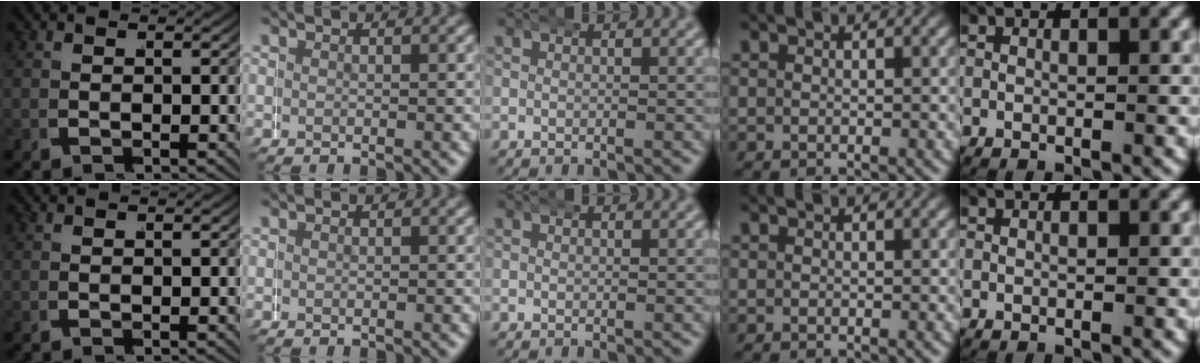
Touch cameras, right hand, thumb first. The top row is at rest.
{}